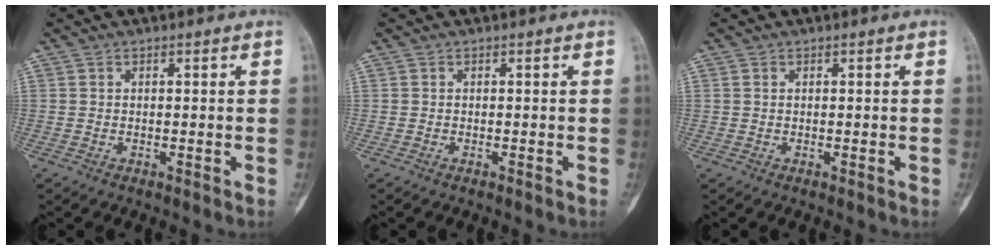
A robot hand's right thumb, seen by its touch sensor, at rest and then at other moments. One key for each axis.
{"total": 0.0}
{"total": 0.0}